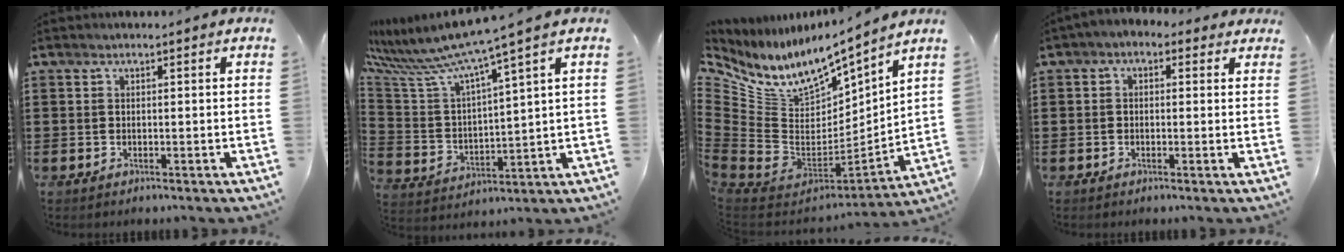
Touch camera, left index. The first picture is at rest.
{"total": 7.9, "force": [7.0, -0.4, 3.7], "torque": [-0.106, -0.054, 0.114]}
{"total": 8.9, "force": [5.9, 4.9, 4.5], "torque": [-0.132, -0.058, 0.103]}
{"total": 1.4, "force": [-0.2, 1.2, 0.8], "torque": [-0.020, 0.008, -0.005]}